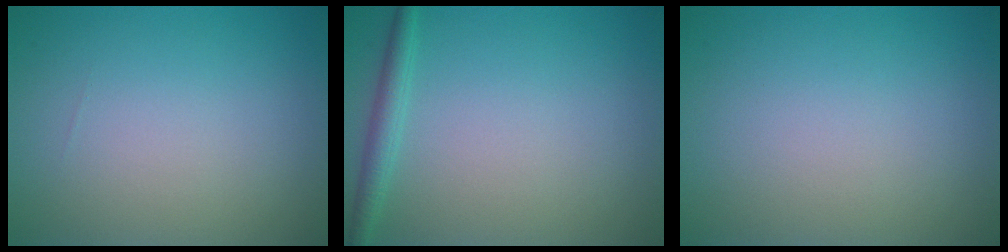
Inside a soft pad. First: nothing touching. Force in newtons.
{"total": 1.8, "press": 1.8, "slide": 0.1}
{"total": 0.0}